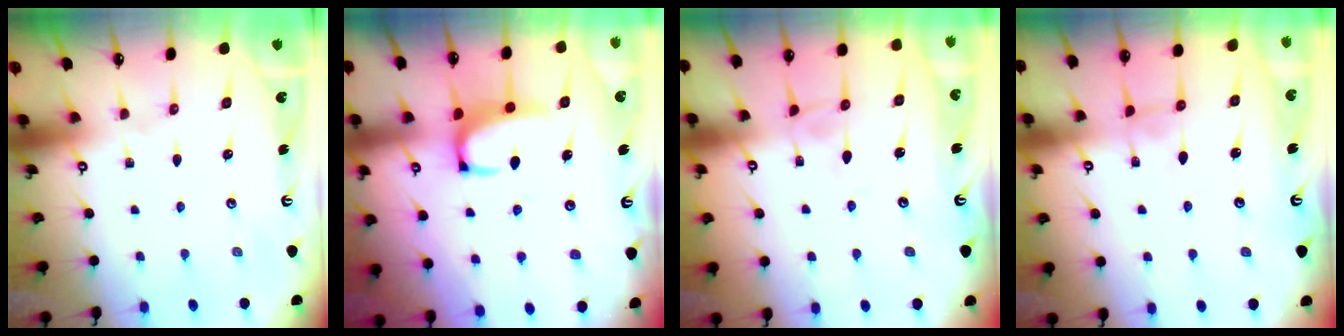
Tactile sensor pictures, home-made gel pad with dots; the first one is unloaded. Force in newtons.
{"total": 2.5, "press": 2.4, "slide": 0.7}
{"total": 3.6, "press": 3.6, "slide": 0.0}
{"total": 0.8, "press": 0.7, "slide": 0.5}